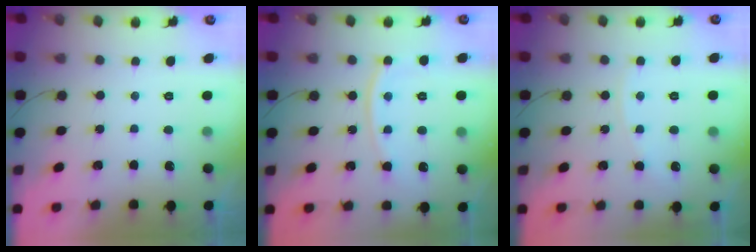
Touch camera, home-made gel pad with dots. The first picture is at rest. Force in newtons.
{"total": 9.2, "press": 9.1, "slide": 1.3}
{"total": 4.2, "press": 4.1, "slide": 0.6}